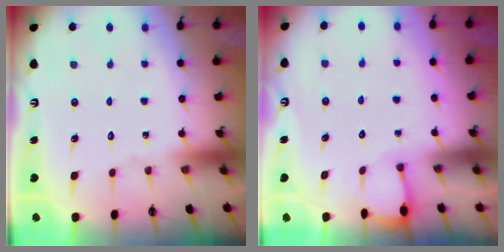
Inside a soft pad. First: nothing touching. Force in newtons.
{"total": 1.5, "press": 1.5, "slide": 0.1}